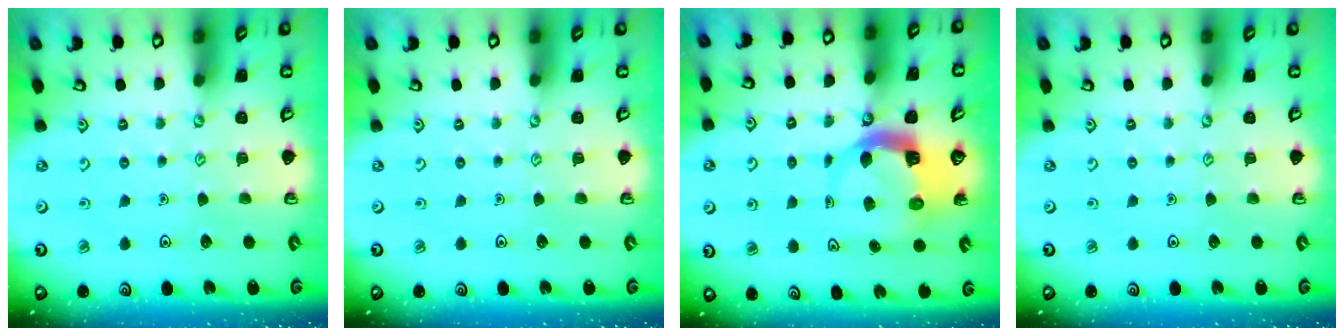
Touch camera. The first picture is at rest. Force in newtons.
{"total": 0.0}
{"total": 5.4, "press": 5.4, "slide": 0.7}
{"total": 0.0}